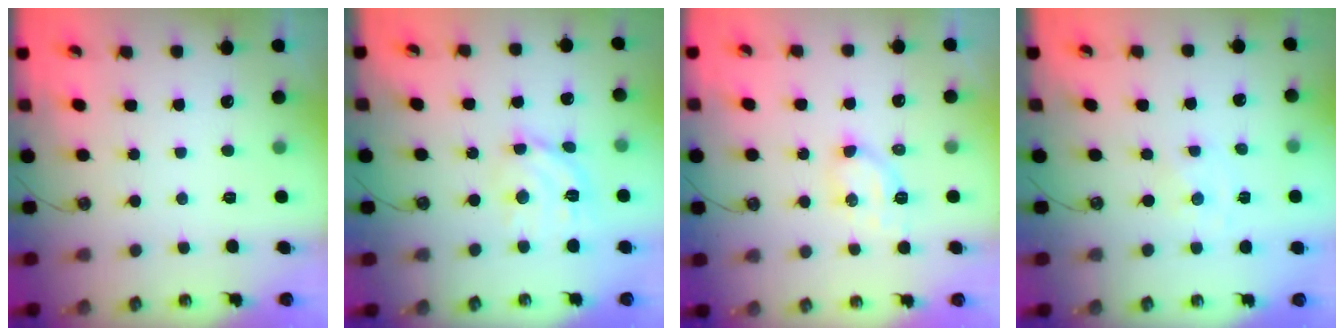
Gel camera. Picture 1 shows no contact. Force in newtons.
{"total": 12.2, "press": 12.2, "slide": 1.0}
{"total": 5.3, "press": 5.2, "slide": 0.5}
{"total": 0.0}